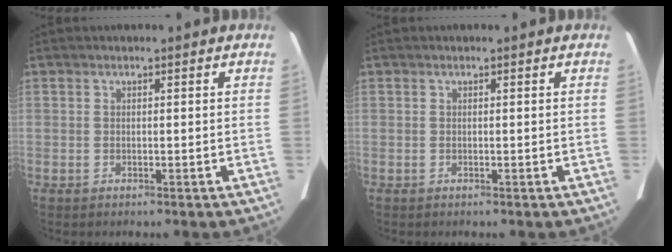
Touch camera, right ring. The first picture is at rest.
{"total": 0.0}